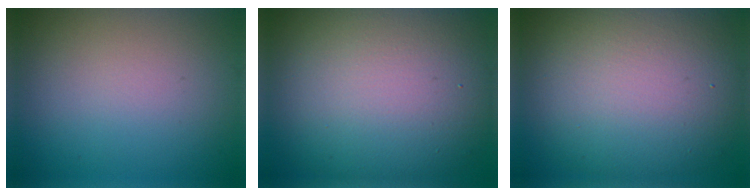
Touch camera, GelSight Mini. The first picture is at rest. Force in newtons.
{"total": 15.1, "press": 15.1, "slide": 1.4}
{"total": 12.4, "press": 12.3, "slide": 1.4}